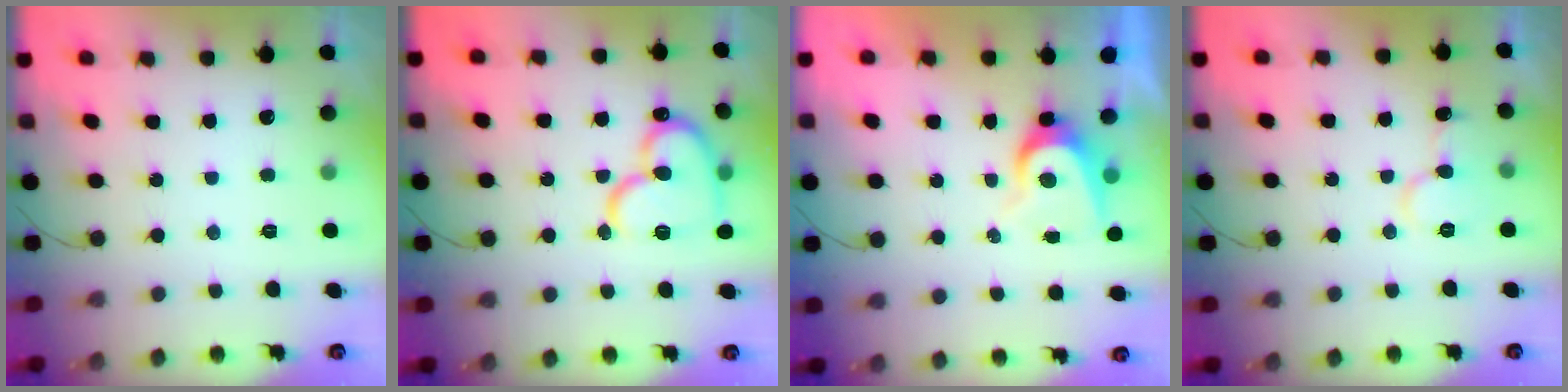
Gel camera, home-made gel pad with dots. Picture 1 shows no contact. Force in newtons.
{"total": 17.3, "press": 17.1, "slide": 2.2}
{"total": 6.6, "press": 6.6, "slide": 0.5}
{"total": 7.9, "press": 7.9, "slide": 0.8}